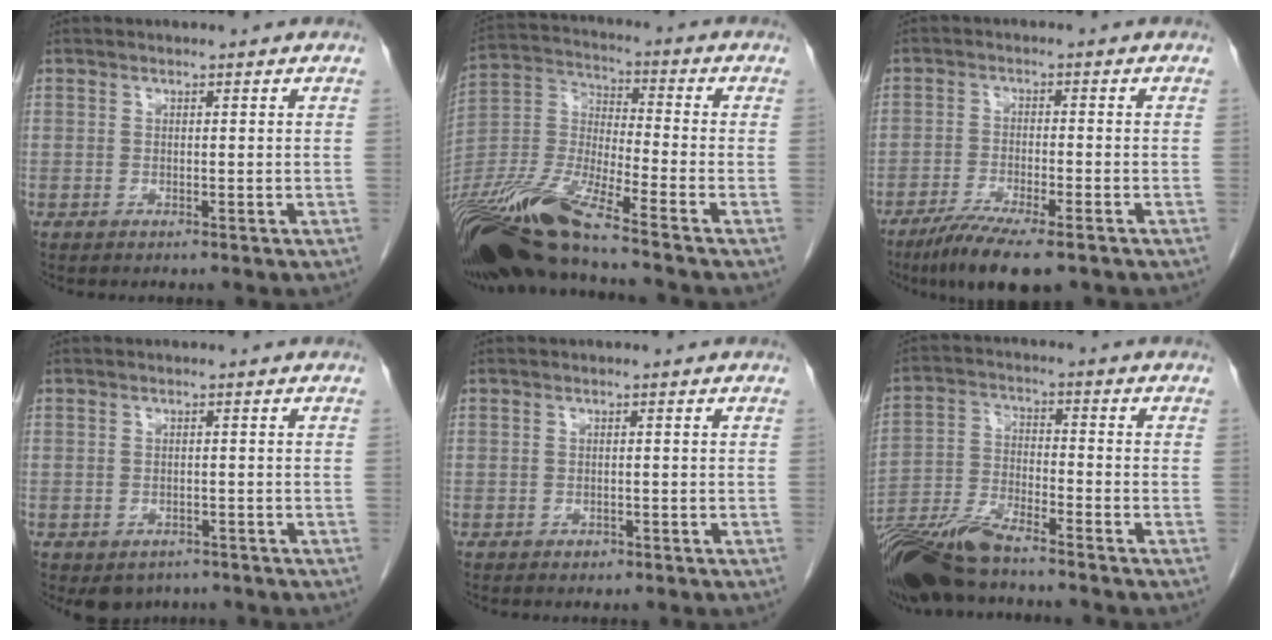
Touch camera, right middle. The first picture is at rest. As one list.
[{"total": 16.5, "force": [-12.8, 0.3, 10.3], "torque": [-0.226, -0.022, -0.246]}, {"total": 9.2, "force": [-6.6, 1.4, 6.2], "torque": [-0.102, -0.019, -0.104]}, {"total": 3.8, "force": [-2.7, 2.5, 0.9], "torque": [-0.006, 0.003, -0.033]}, {"total": 0.8, "force": [-0.5, 0.6, 0.2], "torque": [-0.006, 0.001, -0.005]}, {"total": 11.6, "force": [-9.7, 1.9, 6.0], "torque": [-0.121, -0.021, -0.182]}]